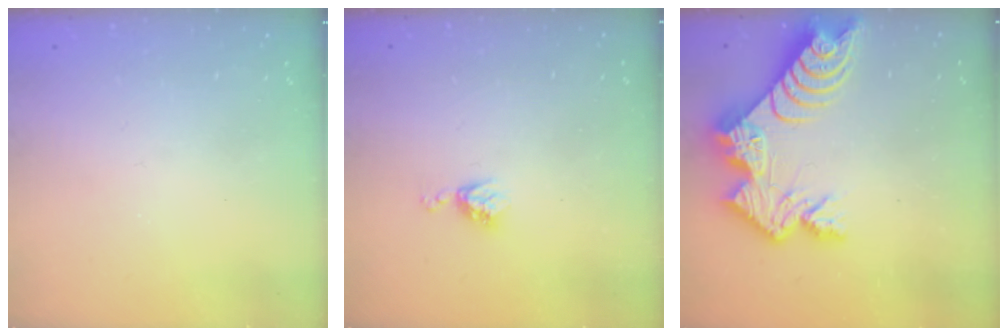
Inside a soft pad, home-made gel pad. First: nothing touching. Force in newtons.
{"total": 4.5, "press": 4.4, "slide": 0.7}
{"total": 13.7, "press": 13.7, "slide": 1.1}